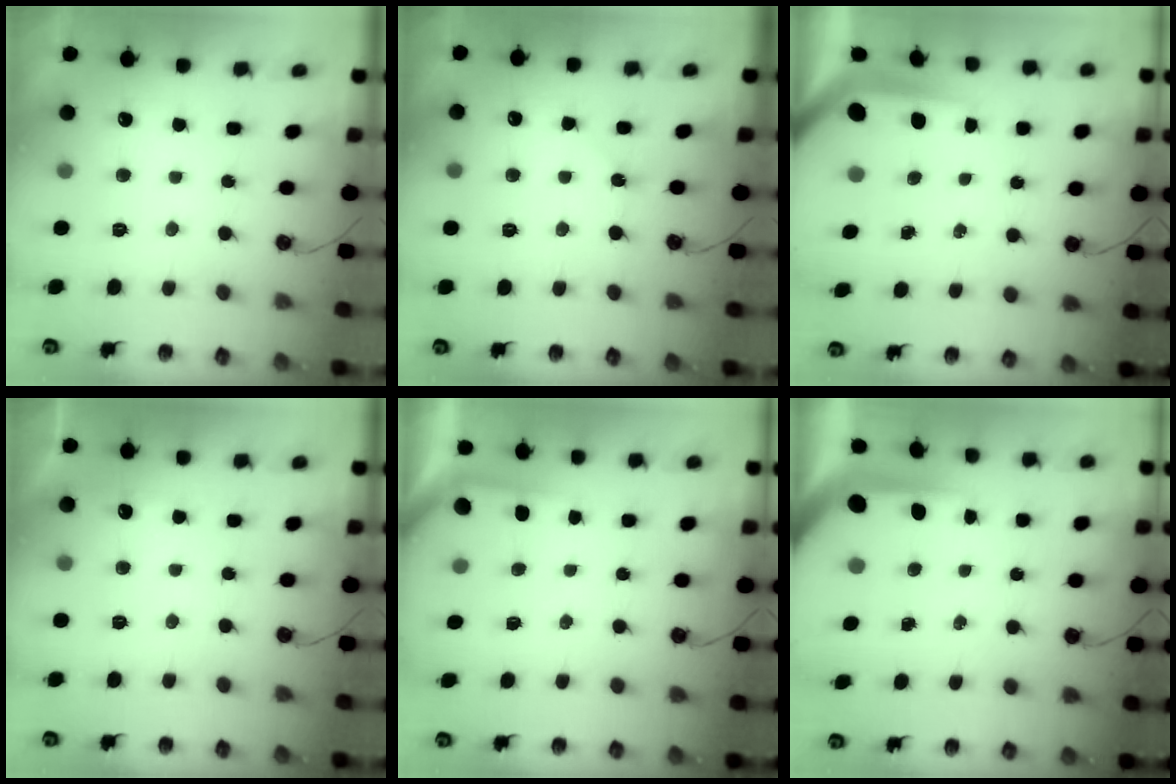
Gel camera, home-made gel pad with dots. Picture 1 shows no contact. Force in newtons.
{"total": 3.4, "press": 3.3, "slide": 0.6}
{"total": 7.8, "press": 7.7, "slide": 0.6}
{"total": 2.2, "press": 2.2, "slide": 0.3}
{"total": 2.7, "press": 2.7, "slide": 0.3}
{"total": 6.2, "press": 6.2, "slide": 0.6}